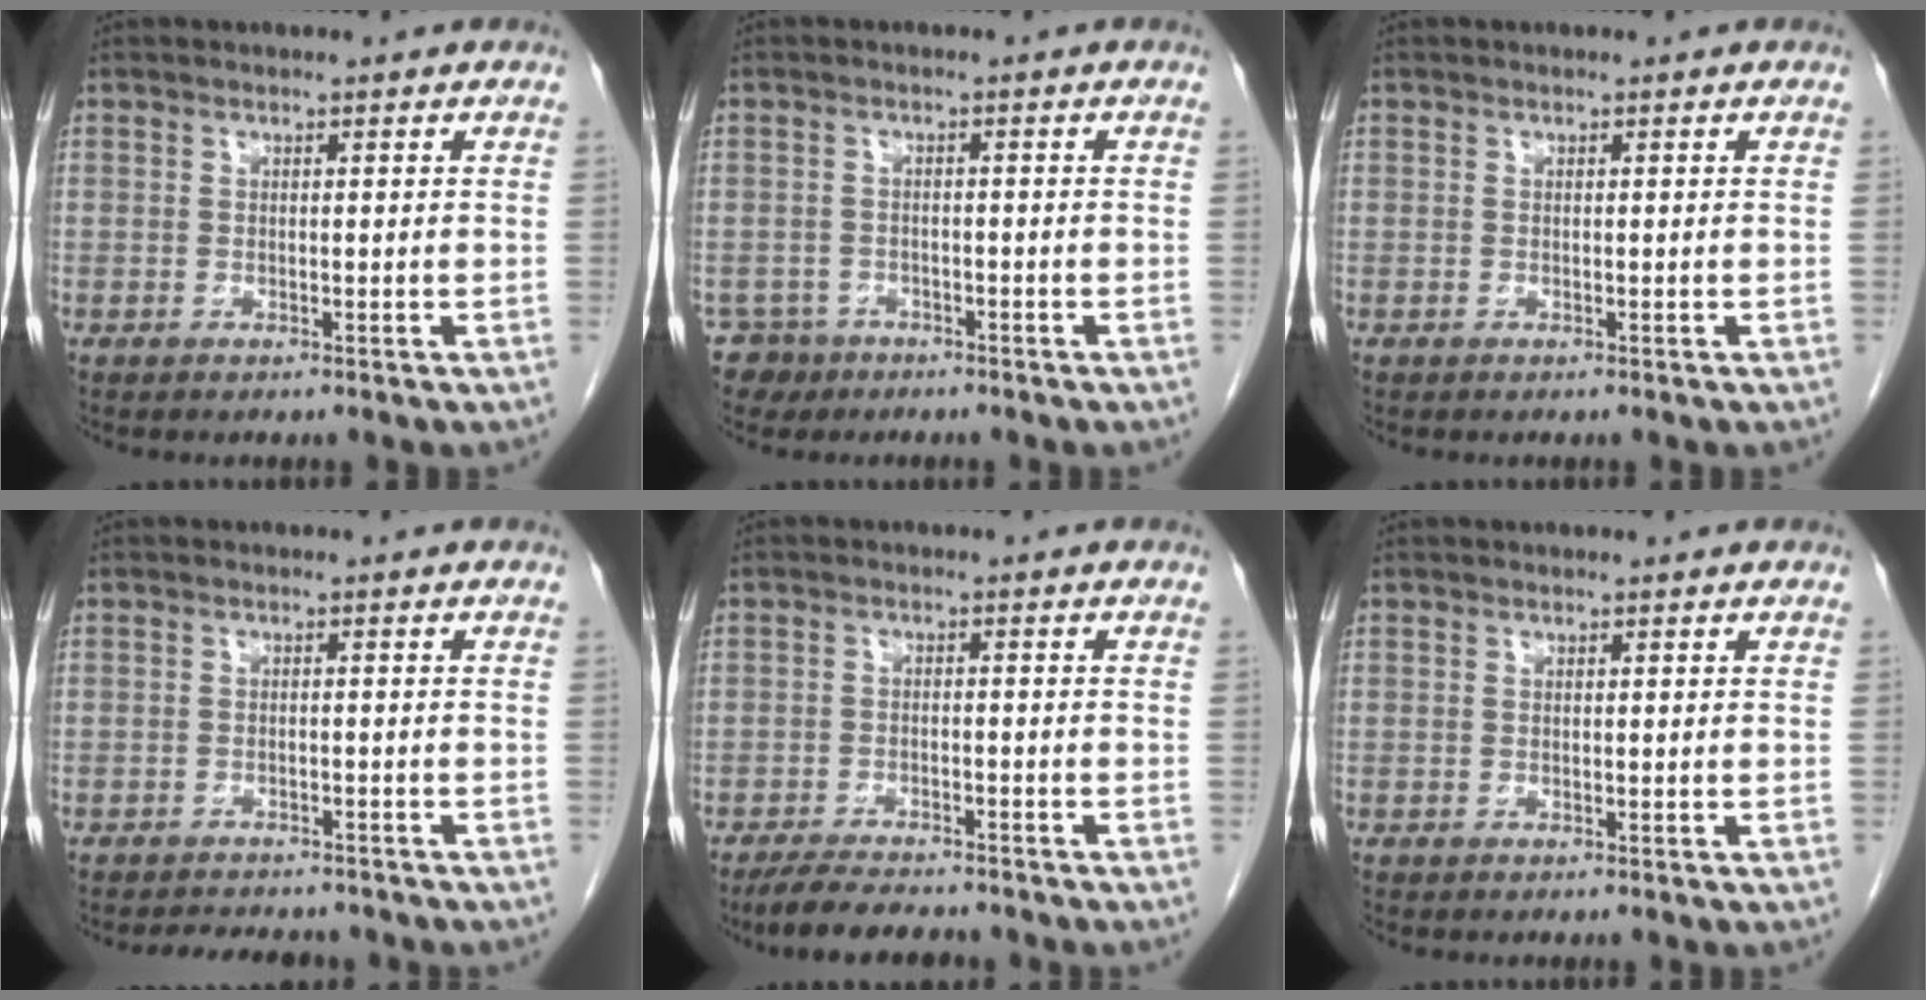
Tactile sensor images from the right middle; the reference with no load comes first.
{"total": 3.3, "force": [-2.3, 2.3, -0.4], "torque": [0.011, 0.006, -0.038]}
{"total": 0.0}
{"total": 6.8, "force": [-6.3, 1.9, 1.9], "torque": [-0.030, -0.004, -0.079]}
{"total": 6.8, "force": [-6.1, 1.2, 2.7], "torque": [-0.049, -0.019, -0.101]}
{"total": 0.0}